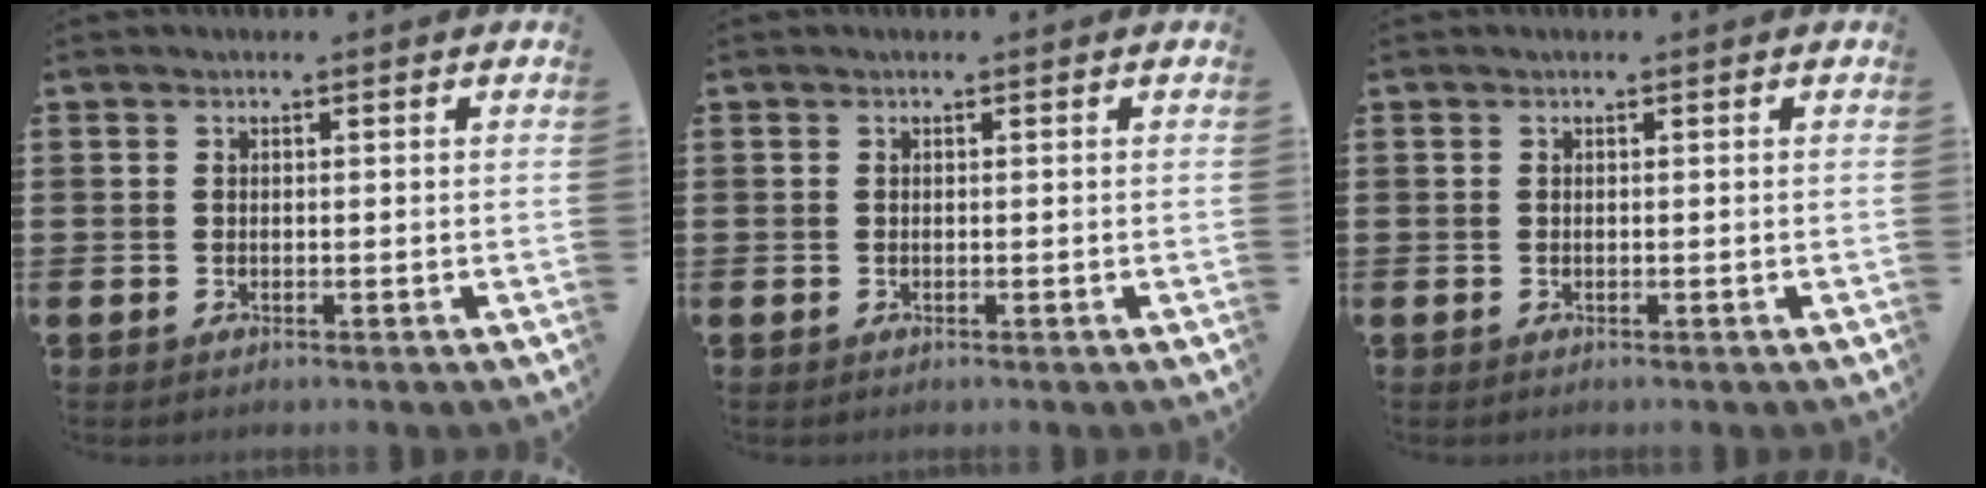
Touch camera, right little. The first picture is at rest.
{"total": 0.0}
{"total": 0.0}